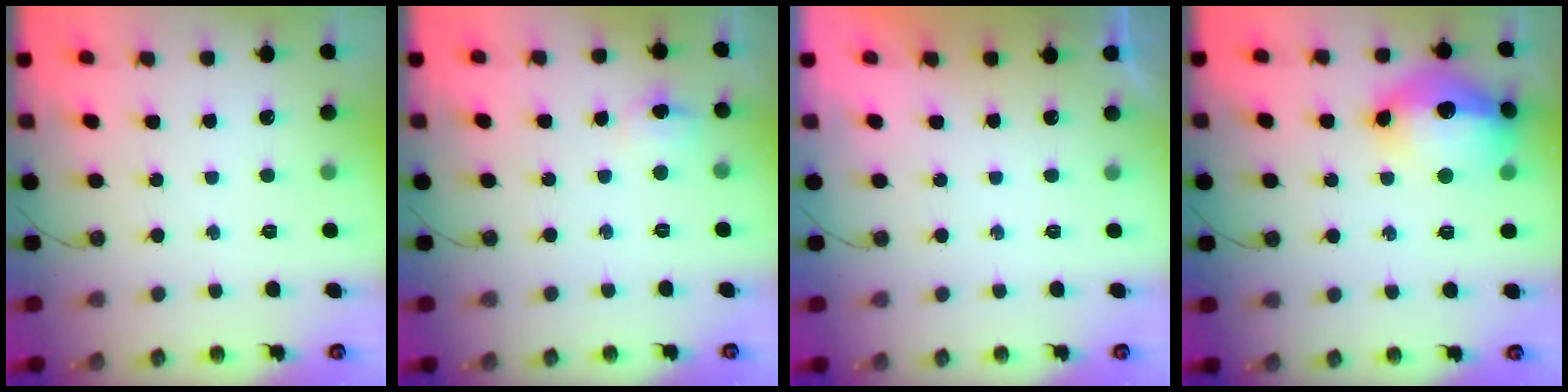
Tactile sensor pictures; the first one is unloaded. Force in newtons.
{"total": 3.9, "press": 3.6, "slide": 1.5}
{"total": 0.0}
{"total": 18.2, "press": 18.1, "slide": 1.8}